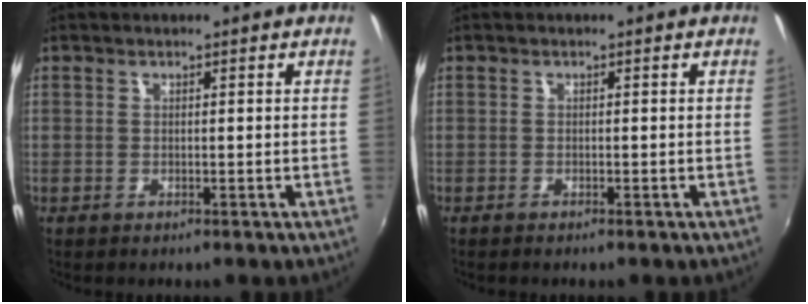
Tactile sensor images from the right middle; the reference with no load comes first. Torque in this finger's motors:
{"motor_torque": [-0.27, -0.10, 0.06, 0.00]}